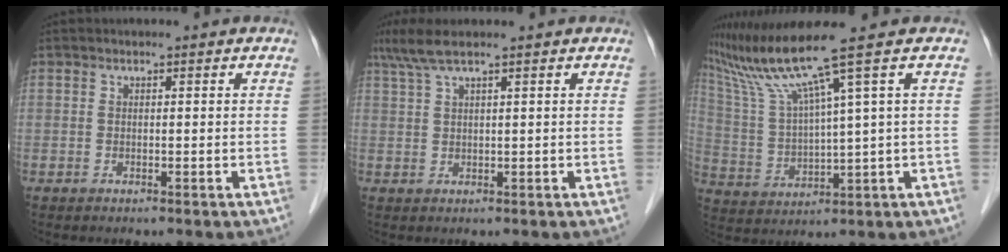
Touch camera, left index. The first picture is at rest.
{"total": 5.0, "force": [3.8, -0.2, 3.3], "torque": [-0.074, 0.026, 0.077]}
{"total": 10.1, "force": [7.2, -2.9, 6.4], "torque": [-0.130, 0.004, 0.147]}